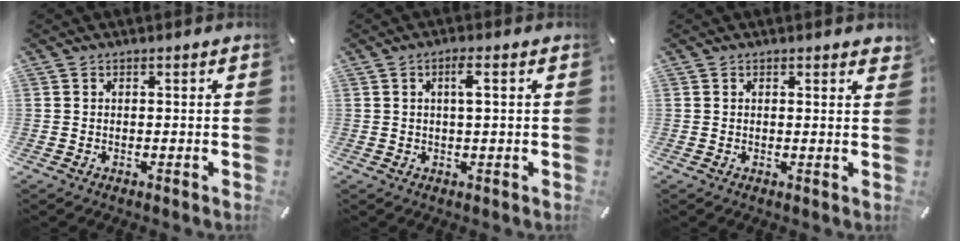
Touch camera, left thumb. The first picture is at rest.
{"total": 3.7, "force": [1.0, 0.8, 3.4], "torque": [-0.060, 0.002, 0.012]}
{"total": 0.8, "force": [0.6, 0.2, 0.3], "torque": [0.001, -0.003, 0.010]}